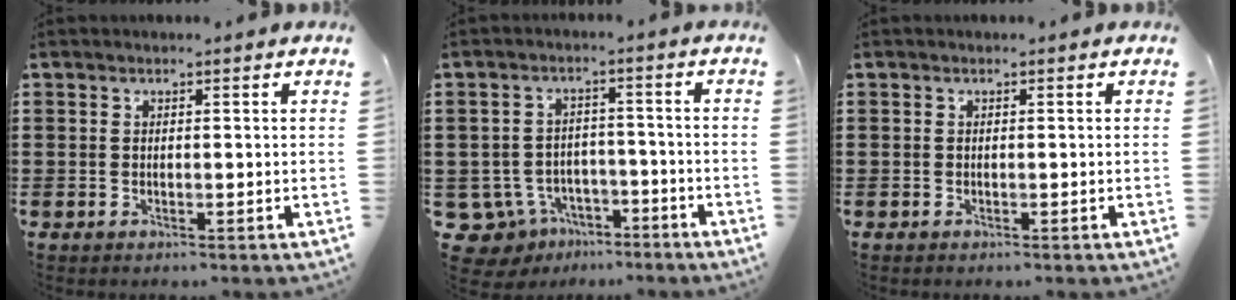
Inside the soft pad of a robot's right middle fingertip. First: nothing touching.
{"total": 5.2, "force": [-3.9, 3.2, 1.0], "torque": [-0.048, 0.005, -0.080]}
{"total": 0.0}